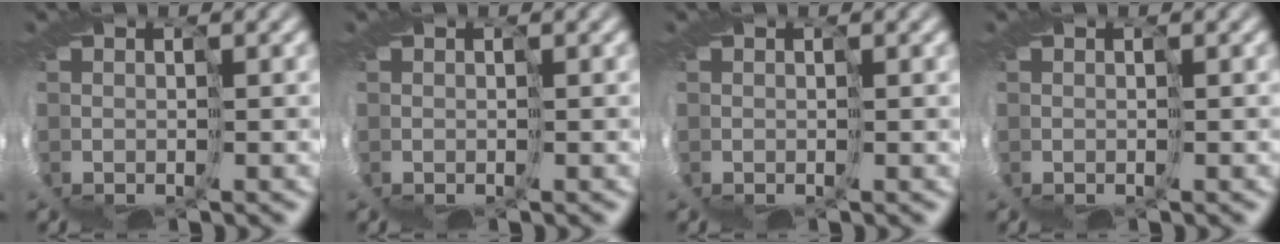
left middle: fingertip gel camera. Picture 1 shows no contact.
{"total": 0.0}
{"total": 0.0}
{"total": 0.0}